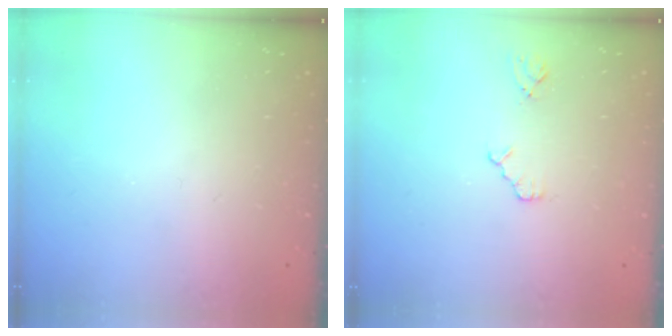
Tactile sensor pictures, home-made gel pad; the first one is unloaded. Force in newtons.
{"total": 2.3, "press": 2.3, "slide": 0.4}